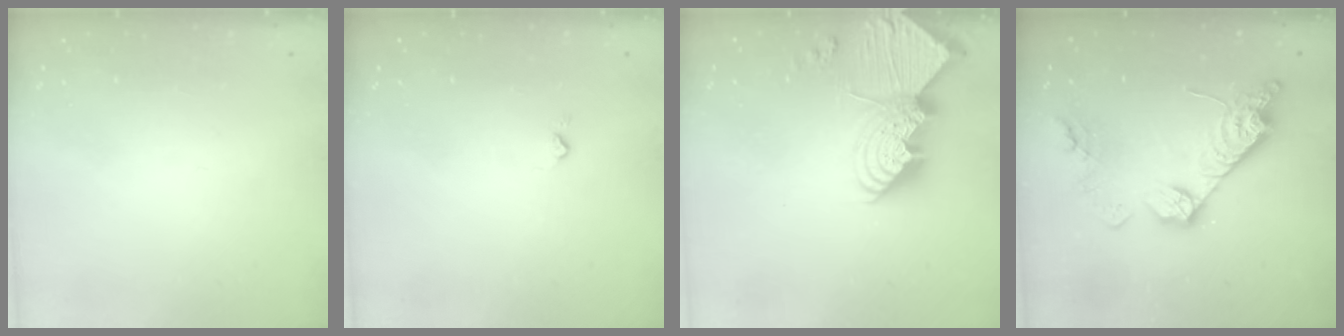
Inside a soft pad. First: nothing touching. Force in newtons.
{"total": 2.7, "press": 2.6, "slide": 0.4}
{"total": 21.2, "press": 21.1, "slide": 2.0}
{"total": 15.8, "press": 15.8, "slide": 1.2}